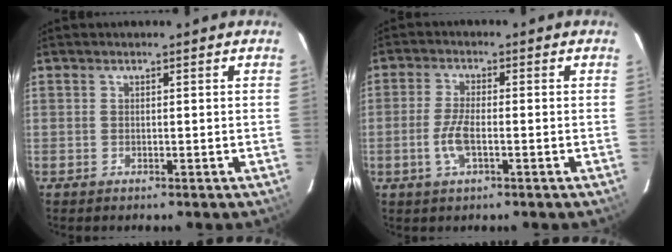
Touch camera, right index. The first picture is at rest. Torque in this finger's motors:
{"motor_torque": [0.47, -0.15, 0.14, 0.05]}